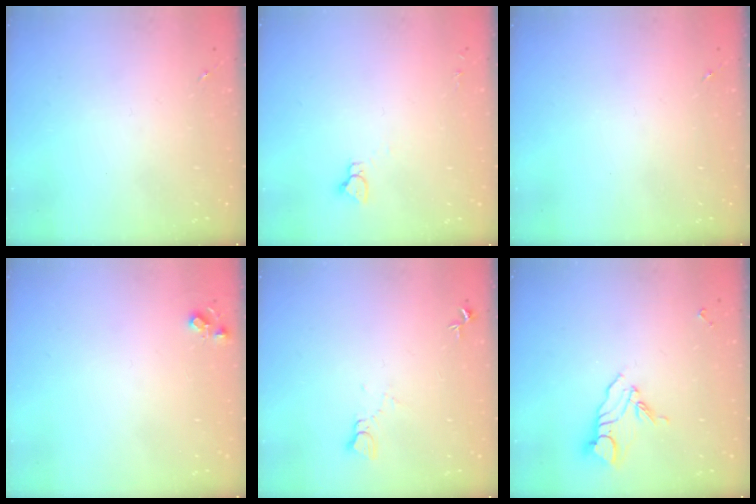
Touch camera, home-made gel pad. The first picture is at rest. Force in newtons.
{"total": 2.9, "press": 2.9, "slide": 0.2}
{"total": 0.0}
{"total": 5.1, "press": 5.1, "slide": 0.7}
{"total": 3.3, "press": 3.3, "slide": 0.3}
{"total": 8.5, "press": 8.4, "slide": 0.9}